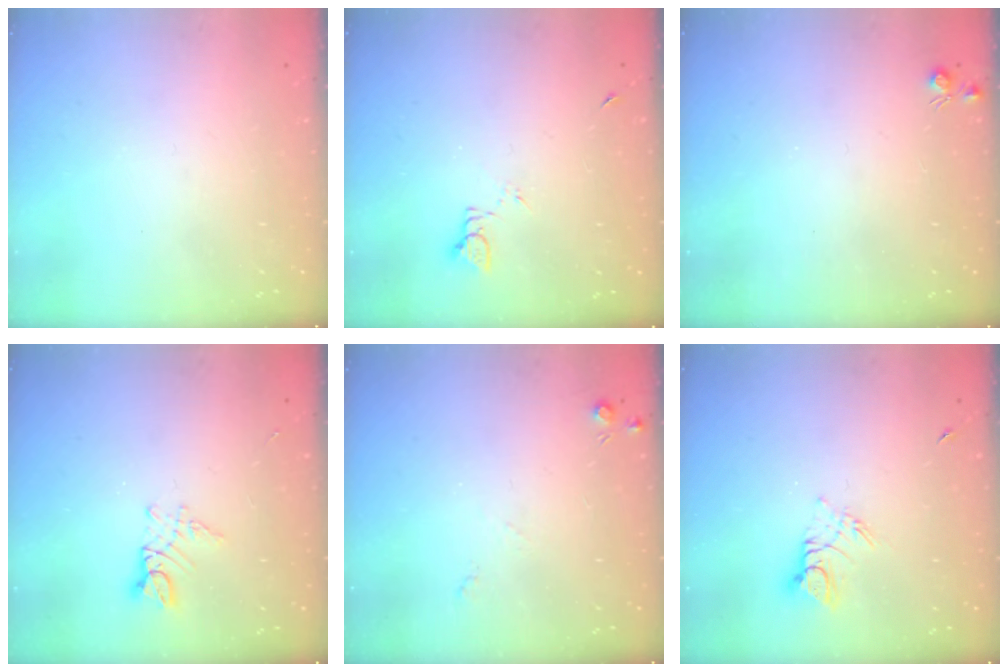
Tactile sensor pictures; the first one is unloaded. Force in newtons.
{"total": 2.4, "press": 2.4, "slide": 0.3}
{"total": 4.3, "press": 4.2, "slide": 0.7}
{"total": 3.6, "press": 3.6, "slide": 0.4}
{"total": 3.9, "press": 3.9, "slide": 0.6}
{"total": 6.2, "press": 6.2, "slide": 0.5}